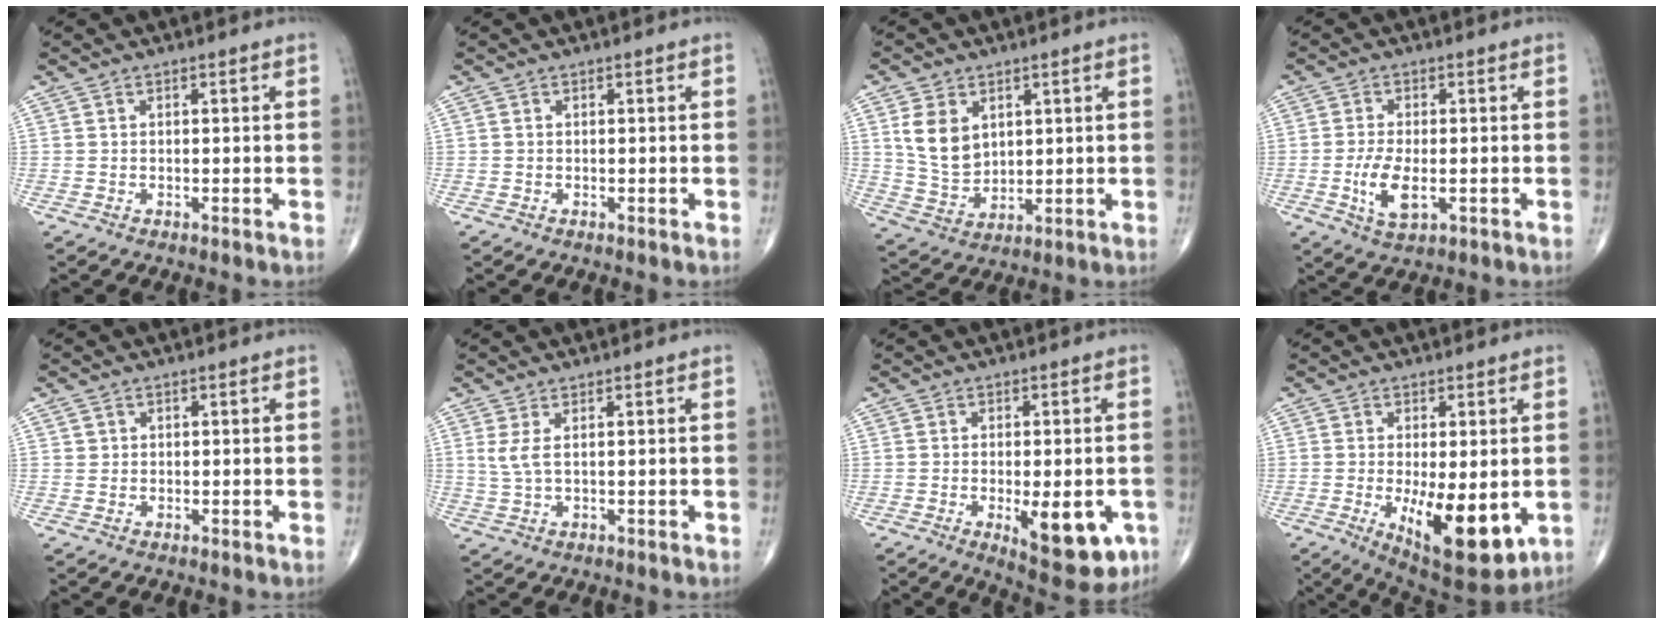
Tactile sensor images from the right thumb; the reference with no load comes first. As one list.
[{"total": 0.0}, {"total": 8.7, "force": [2.9, 6.1, 5.4], "torque": [-0.084, -0.015, 0.071]}, {"total": 6.3, "force": [-1.5, 2.8, 5.4], "torque": [-0.109, -0.008, -0.024]}, {"total": 0.9, "force": [0.3, 0.9, 0.1], "torque": [0.008, 0.001, 0.003]}, {"total": 2.7, "force": [0.9, 0.7, 2.5], "torque": [-0.069, 0.002, 0.026]}, {"total": 11.9, "force": [-3.9, 4.7, 10.2], "torque": [-0.115, -0.009, -0.041]}, {"total": 13.5, "force": [-2.9, 5.2, 12.1], "torque": [-0.174, -0.028, -0.026]}]